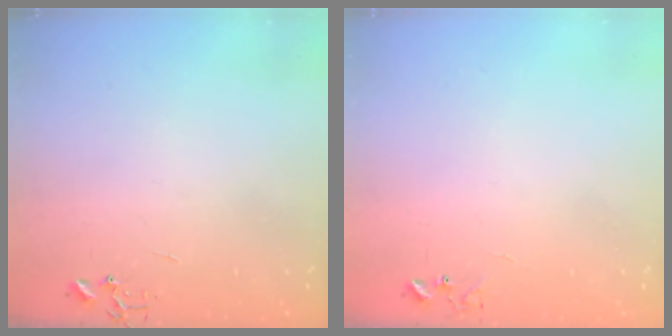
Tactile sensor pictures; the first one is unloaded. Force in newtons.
{"total": 5.9, "press": 5.9, "slide": 0.5}